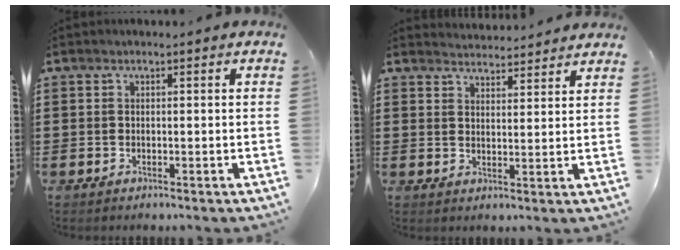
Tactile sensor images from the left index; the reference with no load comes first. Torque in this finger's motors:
{"motor_torque": [2.14, 0.00, 0.05, -0.01]}